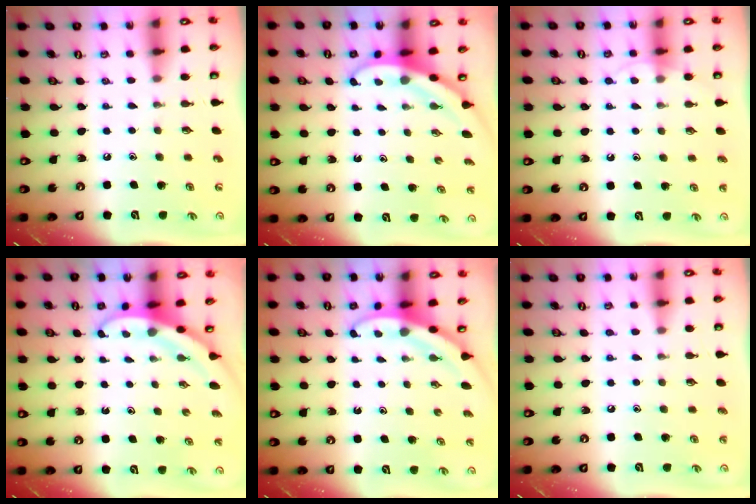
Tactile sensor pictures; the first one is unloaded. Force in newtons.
{"total": 2.9, "press": 2.9, "slide": 0.1}
{"total": 4.3, "press": 4.3, "slide": 0.4}
{"total": 3.4, "press": 3.4, "slide": 0.2}
{"total": 3.5, "press": 3.5, "slide": 0.2}
{"total": 3.5, "press": 3.5, "slide": 0.4}